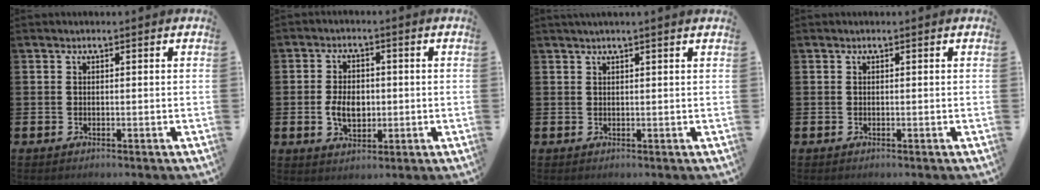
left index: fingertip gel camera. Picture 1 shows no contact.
{"total": 4.7, "force": [-0.4, 3.2, 3.4], "torque": [-0.044, 0.001, -0.013]}
{"total": 1.1, "force": [0.9, -0.3, 0.6], "torque": [-0.015, 0.001, 0.018]}
{"total": 0.0}